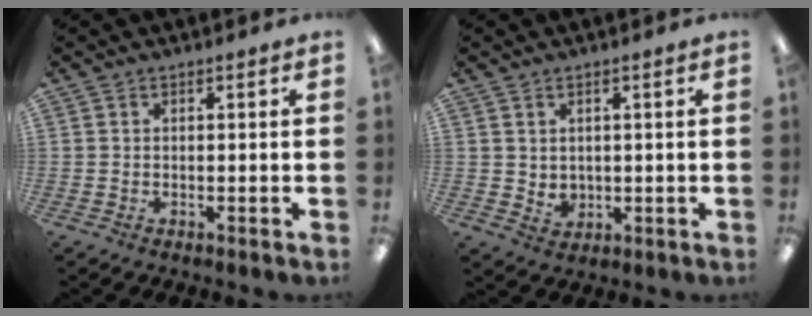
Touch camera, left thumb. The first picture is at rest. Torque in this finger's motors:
{"motor_torque": [-0.16, 0.16, -0.11, 0.00, 0.00]}